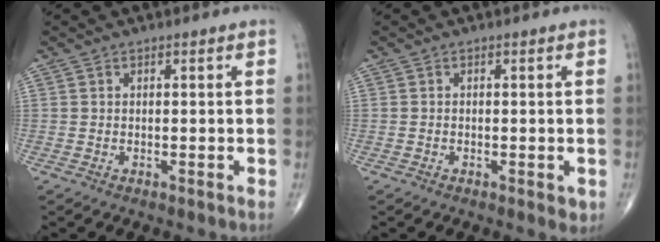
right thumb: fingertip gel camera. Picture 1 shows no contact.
{"total": 1.6, "force": [-0.5, 0.8, 1.3], "torque": [-0.015, -0.002, -0.008]}